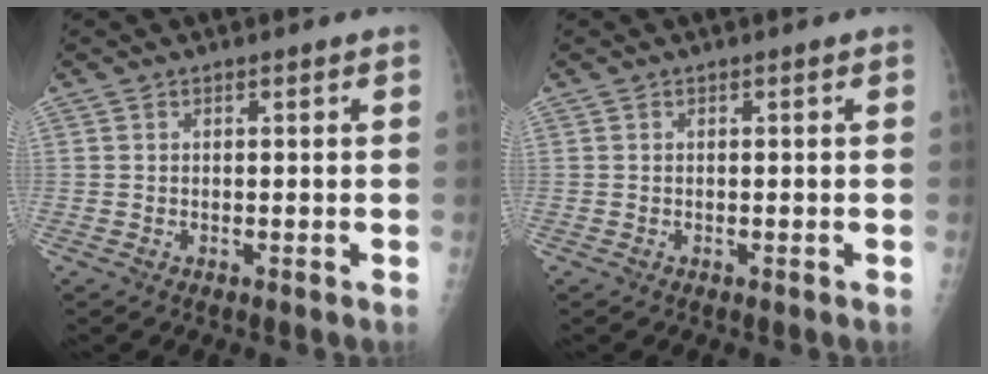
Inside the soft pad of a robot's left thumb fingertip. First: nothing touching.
{"total": 0.0}